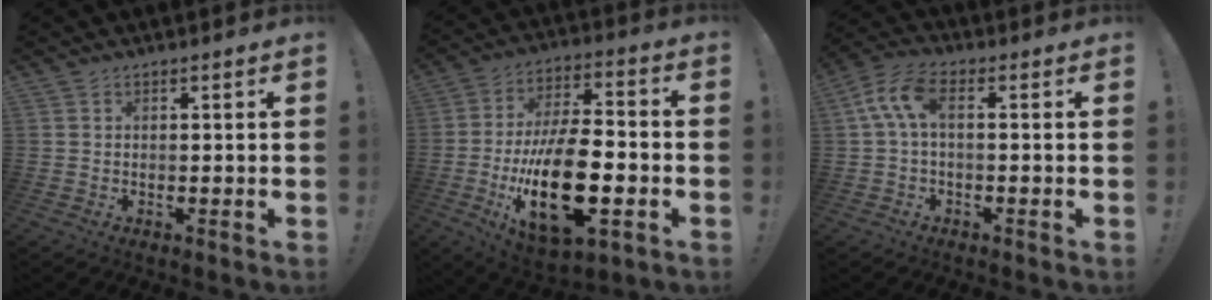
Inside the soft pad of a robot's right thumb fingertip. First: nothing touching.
{"total": 24.1, "force": [-6.5, 11.2, 20.3], "torque": [-0.376, 0.023, -0.102]}
{"total": 8.2, "force": [1.0, 3.6, 7.3], "torque": [-0.159, 0.005, 0.021]}